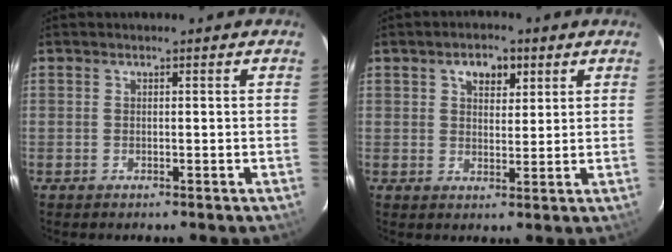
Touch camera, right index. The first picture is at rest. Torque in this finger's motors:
{"motor_torque": [0.52, 0.49, 0.09, 0.06]}